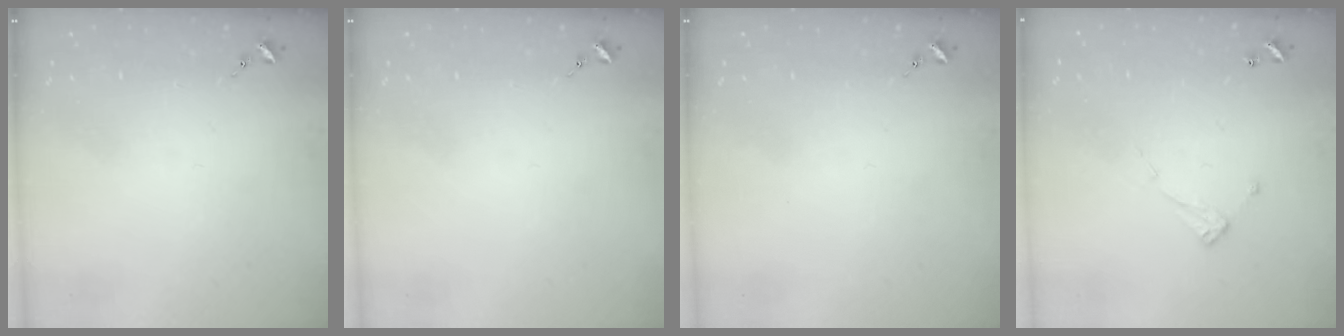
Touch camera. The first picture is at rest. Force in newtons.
{"total": 0.0}
{"total": 0.0}
{"total": 6.9, "press": 6.9, "slide": 0.3}